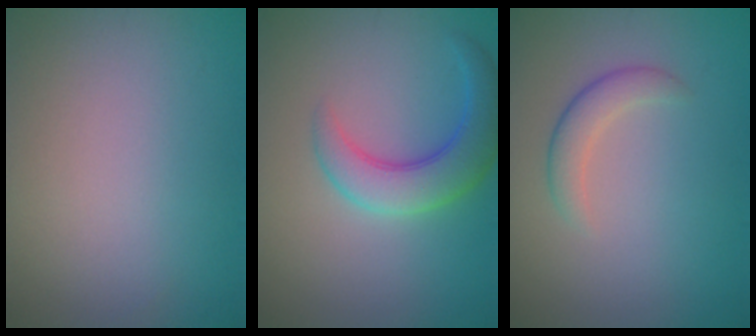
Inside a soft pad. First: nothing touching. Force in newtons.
{"total": 4.8, "press": 4.8, "slide": 0.2}
{"total": 2.1, "press": 2.1, "slide": 0.0}